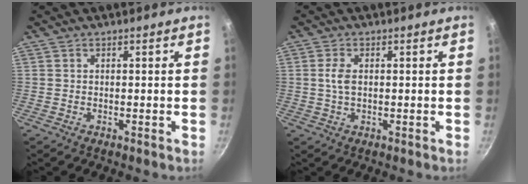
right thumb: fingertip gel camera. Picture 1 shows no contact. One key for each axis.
{"total": 3.2, "fx": 0.3, "fy": 1.8, "fz": 2.6, "tx": -0.056, "ty": 0.003, "tz": 0.005}